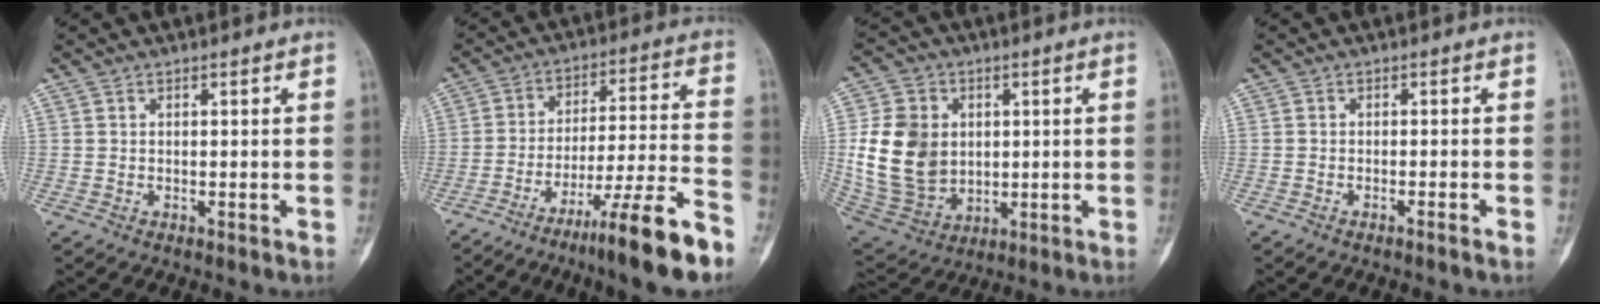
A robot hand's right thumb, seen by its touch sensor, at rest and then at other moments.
{"total": 16.8, "force": [-11.6, 0.7, 12.1], "torque": [-0.205, 0.063, -0.186]}
{"total": 15.7, "force": [1.6, 12.5, 9.4], "torque": [-0.154, -0.006, 0.047]}
{"total": 1.2, "force": [-0.9, -0.4, 0.6], "torque": [-0.014, 0.009, -0.014]}